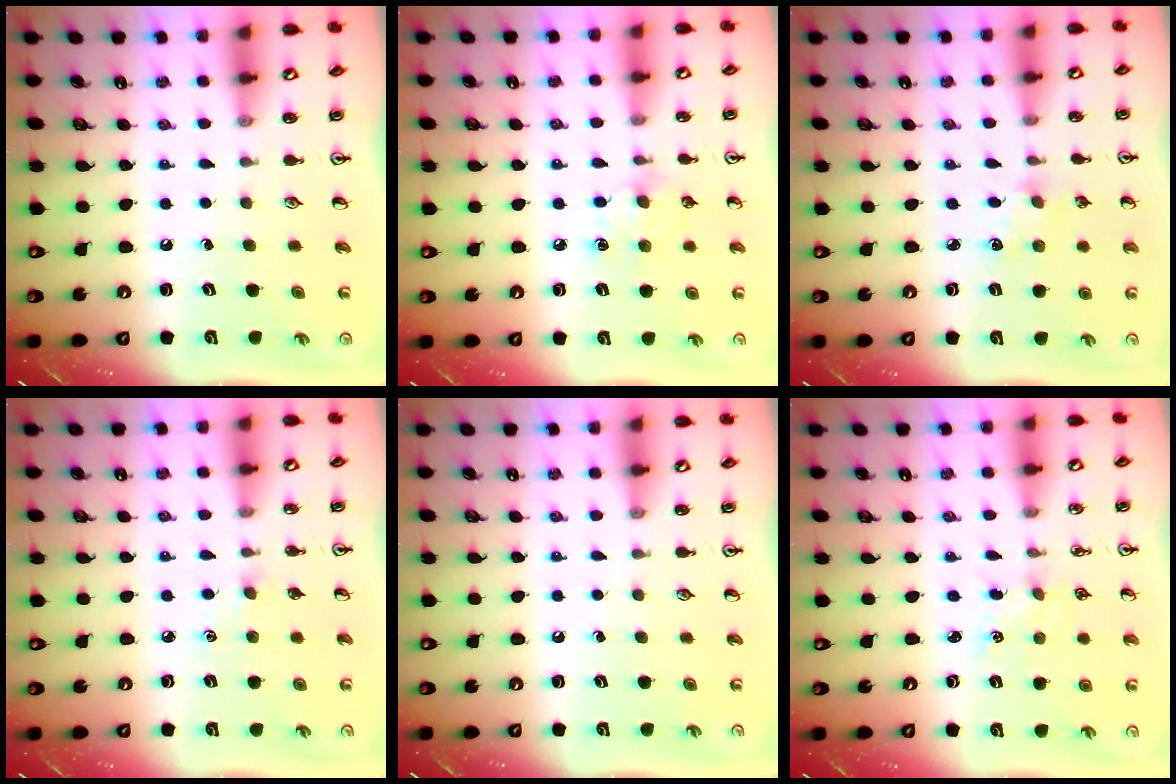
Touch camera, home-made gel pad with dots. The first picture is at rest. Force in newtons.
{"total": 9.0, "press": 9.0, "slide": 0.7}
{"total": 3.3, "press": 3.3, "slide": 0.4}
{"total": 2.8, "press": 2.7, "slide": 0.5}
{"total": 0.0}
{"total": 2.6, "press": 2.6, "slide": 0.4}